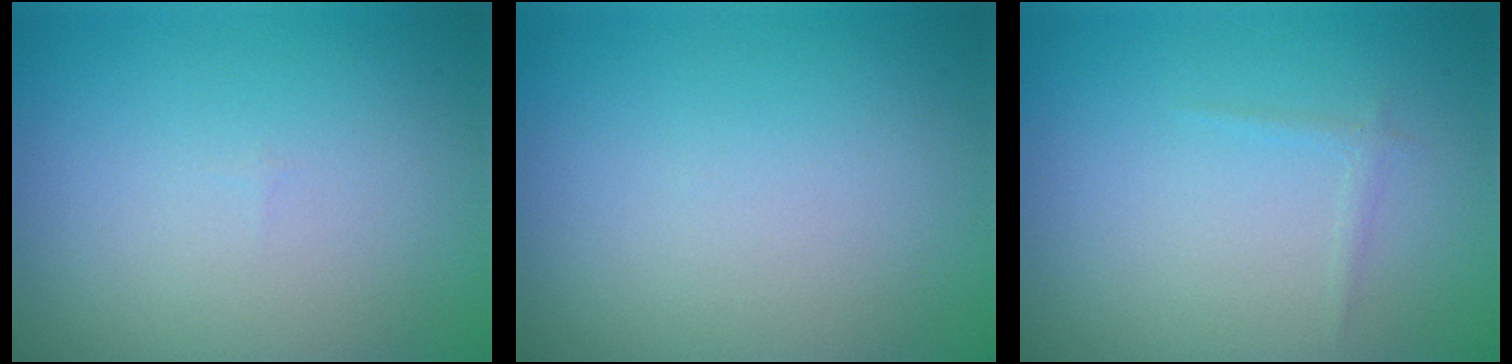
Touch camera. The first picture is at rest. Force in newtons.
{"total": 0.0}
{"total": 0.6, "press": 0.6, "slide": 0.0}